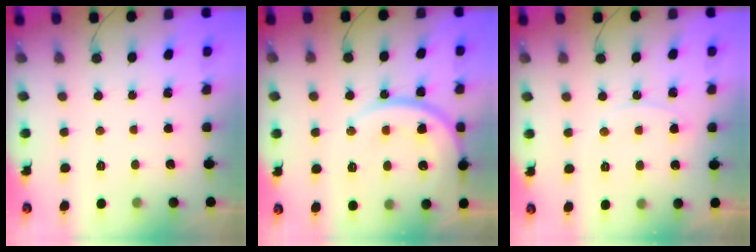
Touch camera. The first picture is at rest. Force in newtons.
{"total": 16.6, "press": 16.5, "slide": 1.9}
{"total": 6.1, "press": 6.1, "slide": 0.5}